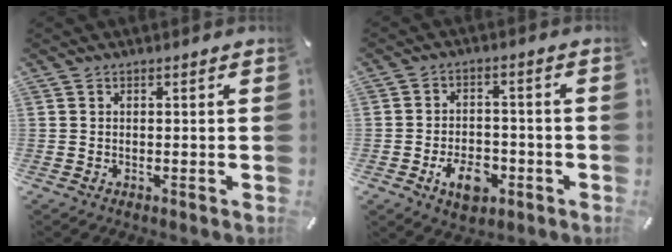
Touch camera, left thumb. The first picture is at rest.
{"total": 8.2, "force": [-3.6, 5.4, 5.1], "torque": [-0.086, 0.012, -0.066]}